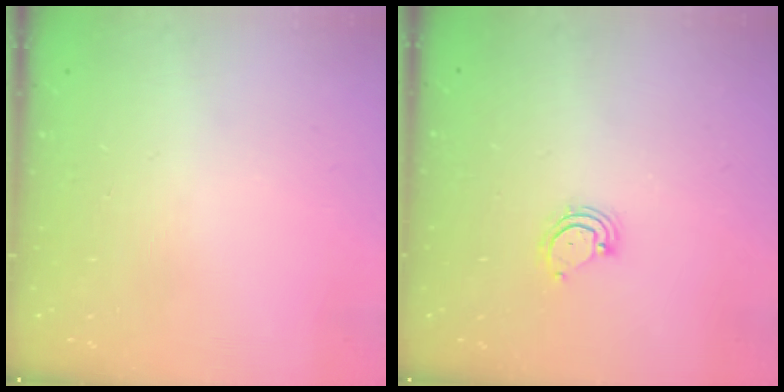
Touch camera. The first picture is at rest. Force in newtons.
{"total": 3.4, "press": 3.3, "slide": 0.7}